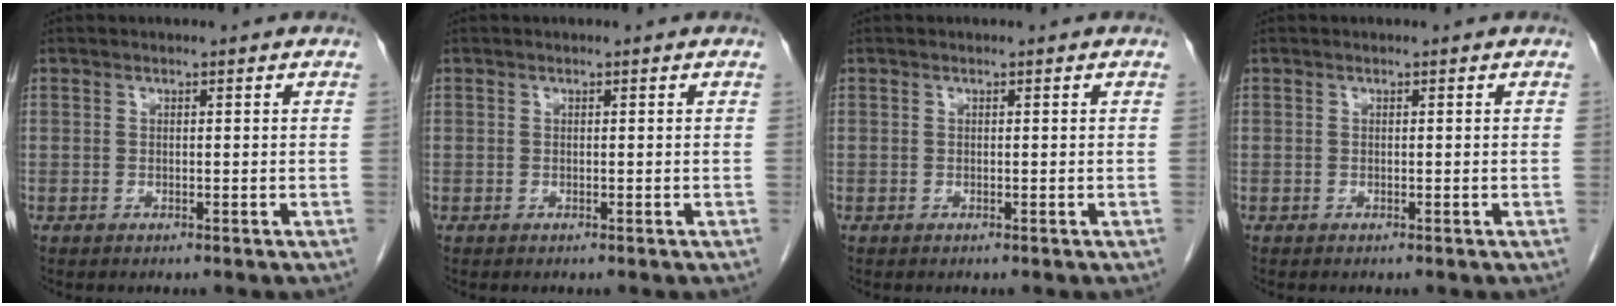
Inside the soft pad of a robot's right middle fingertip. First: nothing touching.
{"total": 0.0}
{"total": 0.0}
{"total": 0.0}